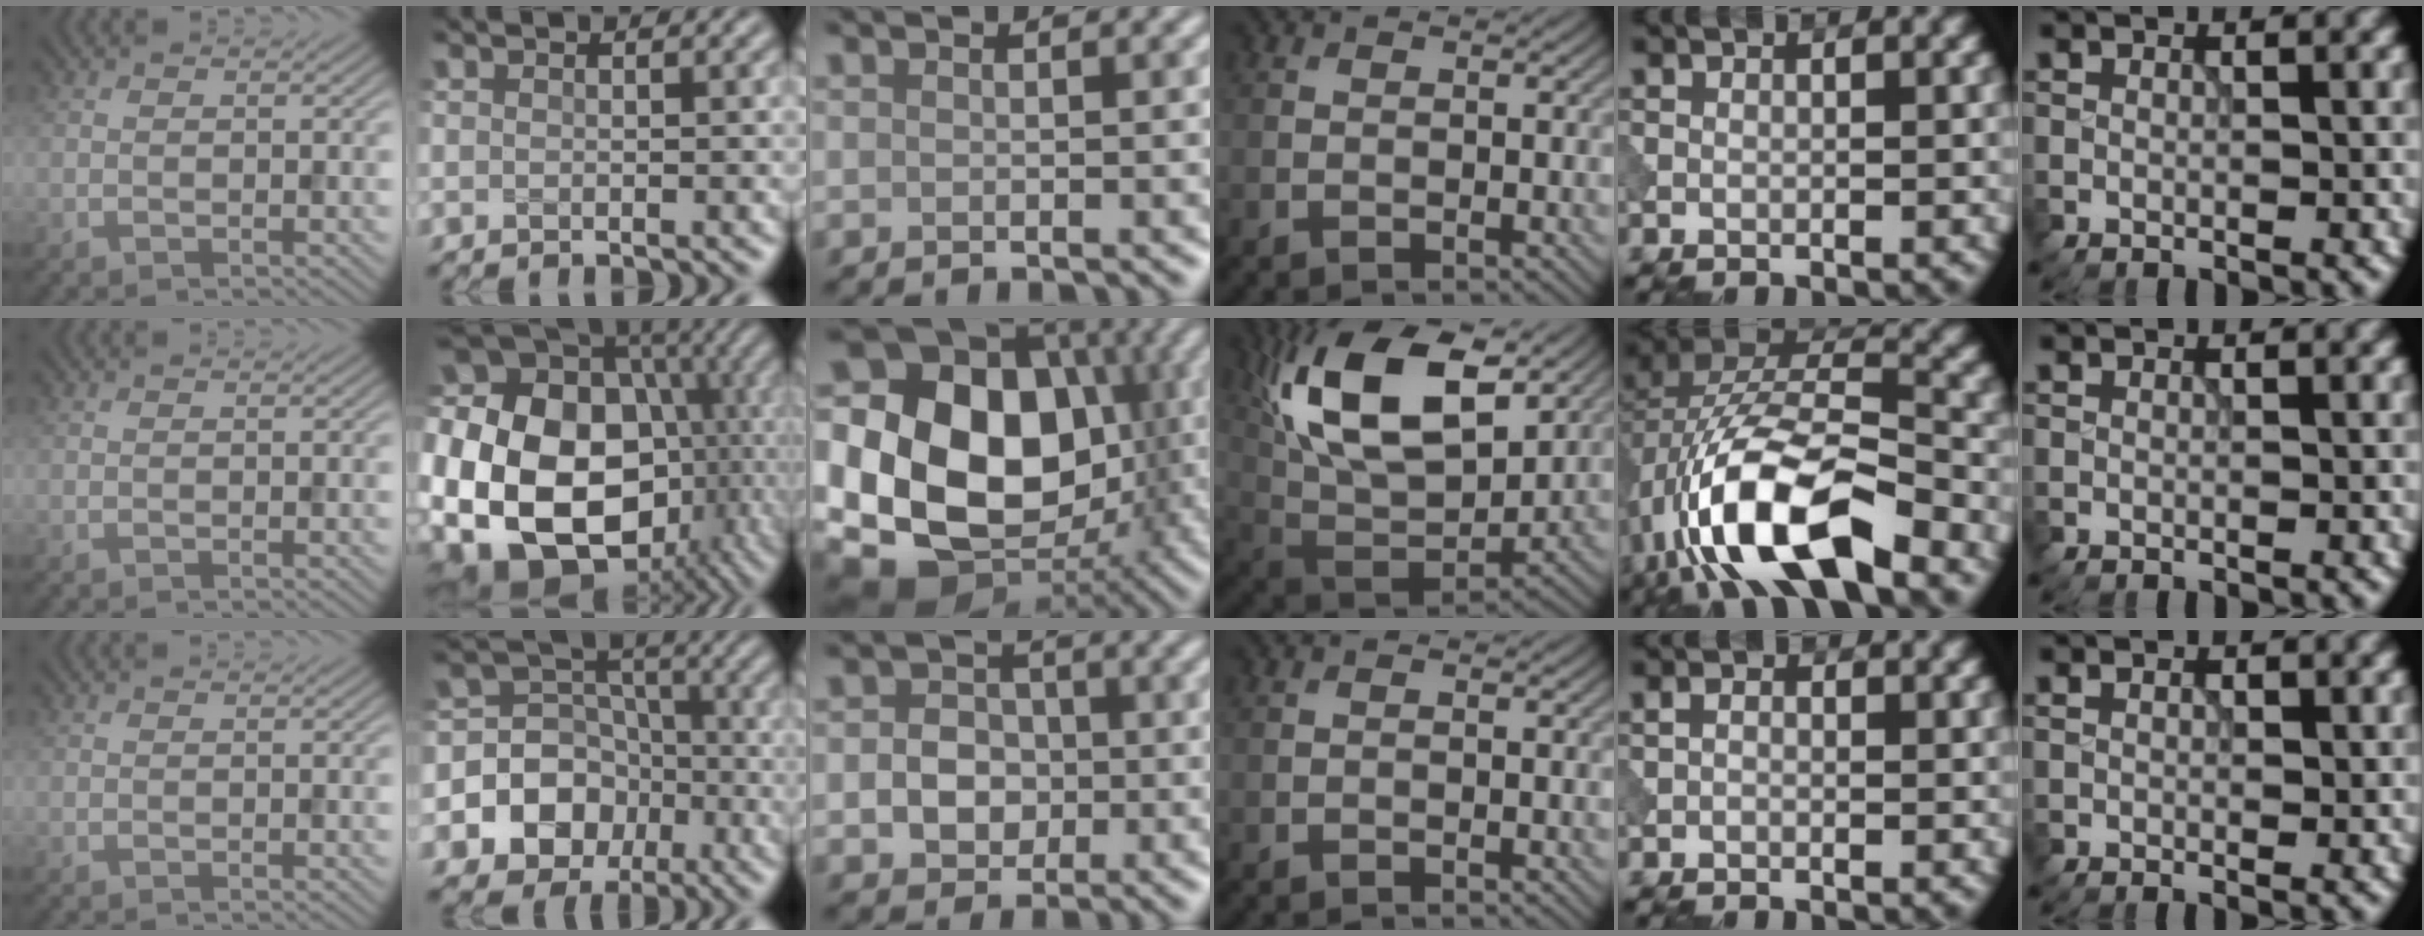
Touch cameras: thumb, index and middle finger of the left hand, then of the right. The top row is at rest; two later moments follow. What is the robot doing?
{"motion": "insert", "object": "peg toy"}